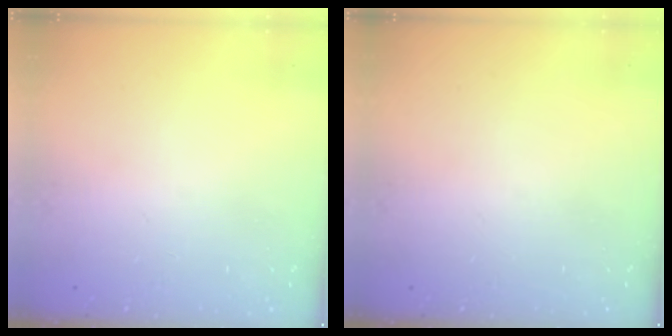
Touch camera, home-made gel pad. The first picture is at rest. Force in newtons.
{"total": 0.0}